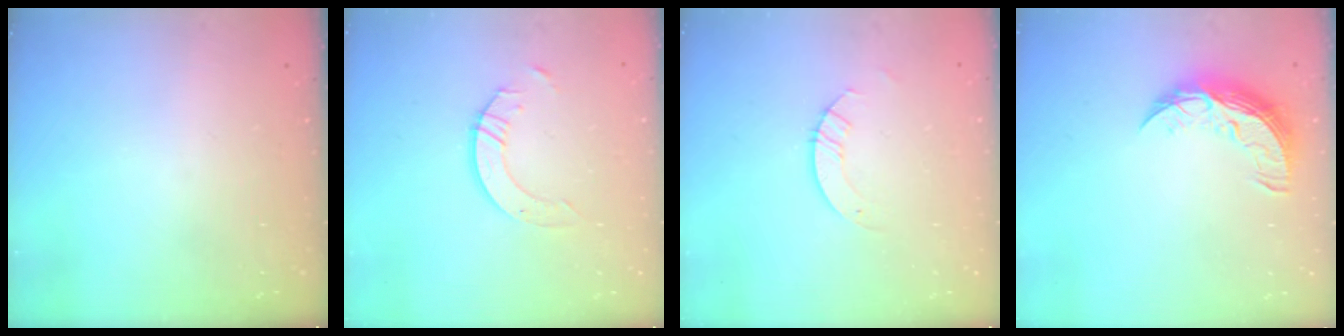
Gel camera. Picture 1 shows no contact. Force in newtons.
{"total": 3.9, "press": 3.9, "slide": 0.4}
{"total": 3.0, "press": 3.0, "slide": 0.3}
{"total": 9.4, "press": 9.4, "slide": 0.6}